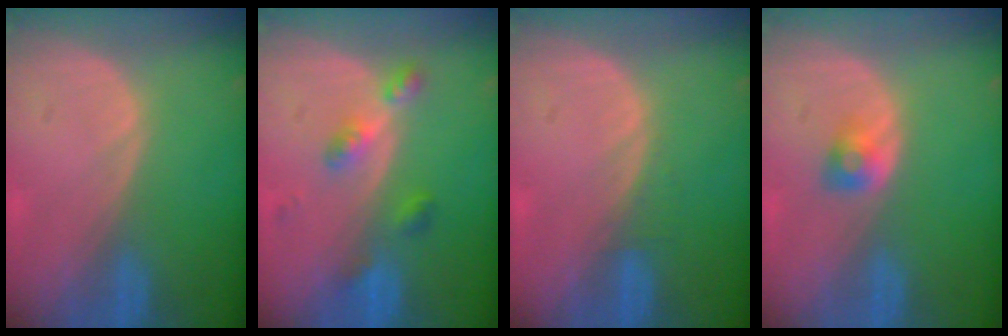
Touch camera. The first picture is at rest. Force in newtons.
{"total": 4.6, "press": 4.2, "slide": 1.9}
{"total": 1.0, "press": 0.9, "slide": 0.3}
{"total": 2.3, "press": 2.2, "slide": 0.7}